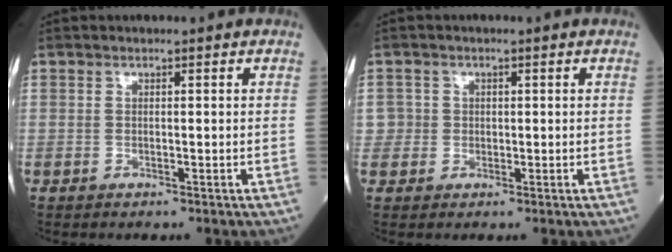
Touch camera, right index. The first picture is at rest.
{"total": 2.2, "force": [0.1, 2.2, -0.1], "torque": [0.017, 0.007, -0.002]}